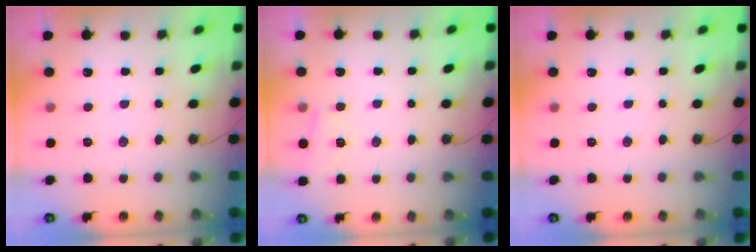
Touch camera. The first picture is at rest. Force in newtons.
{"total": 3.1, "press": 2.9, "slide": 1.1}
{"total": 0.0}